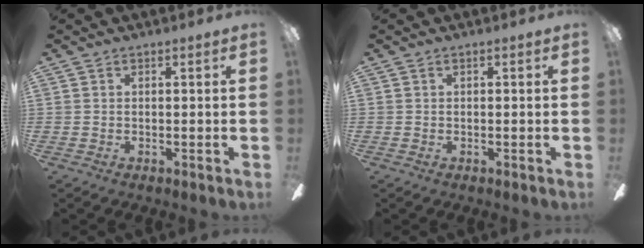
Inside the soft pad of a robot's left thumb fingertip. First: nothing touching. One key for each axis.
{"total": 0.0}